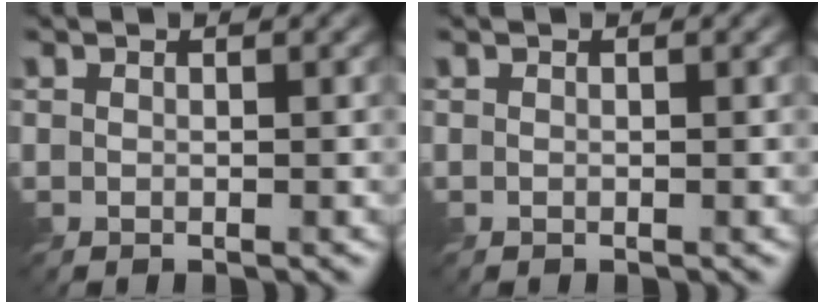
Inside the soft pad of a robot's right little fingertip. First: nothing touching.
{"total": 0.0}